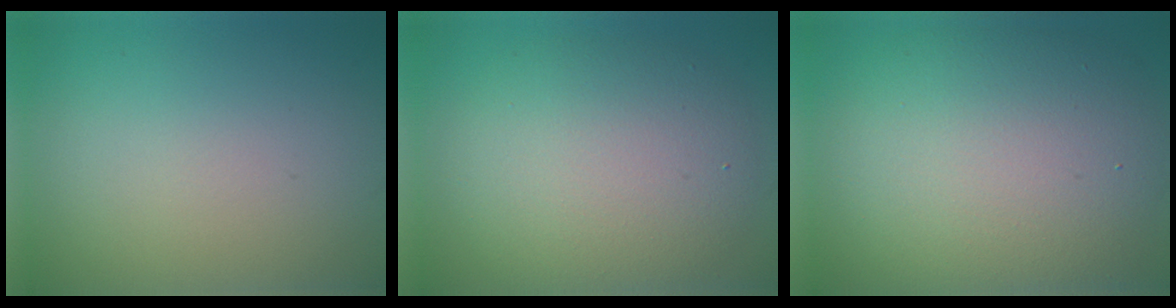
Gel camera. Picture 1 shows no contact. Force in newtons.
{"total": 7.1, "press": 7.1, "slide": 0.4}
{"total": 11.5, "press": 11.5, "slide": 0.3}